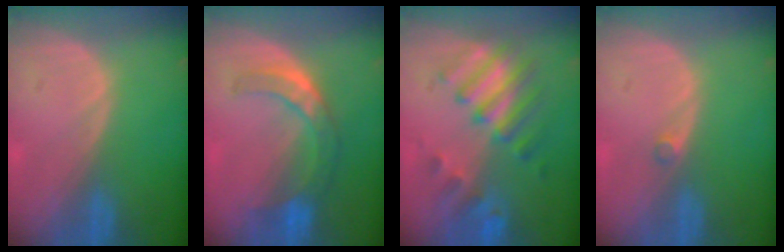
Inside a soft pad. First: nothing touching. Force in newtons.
{"total": 7.6, "press": 6.6, "slide": 3.8}
{"total": 7.9, "press": 7.6, "slide": 1.9}
{"total": 1.0, "press": 0.9, "slide": 0.5}